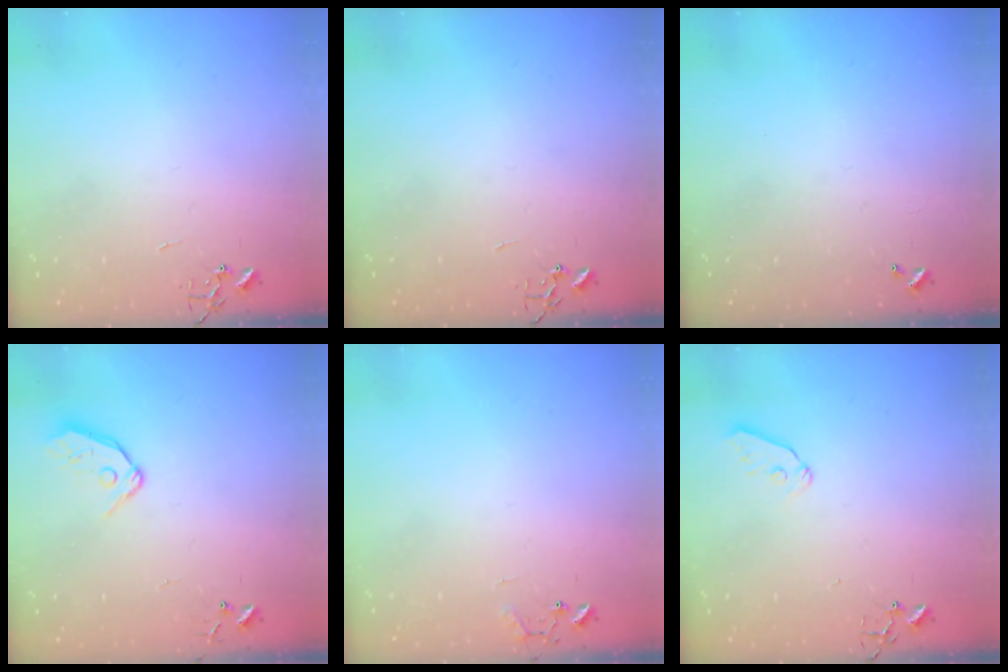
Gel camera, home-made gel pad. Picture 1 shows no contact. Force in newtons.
{"total": 0.0}
{"total": 0.0}
{"total": 8.7, "press": 8.7, "slide": 1.0}
{"total": 7.4, "press": 7.4, "slide": 0.6}
{"total": 6.7, "press": 6.7, "slide": 0.8}